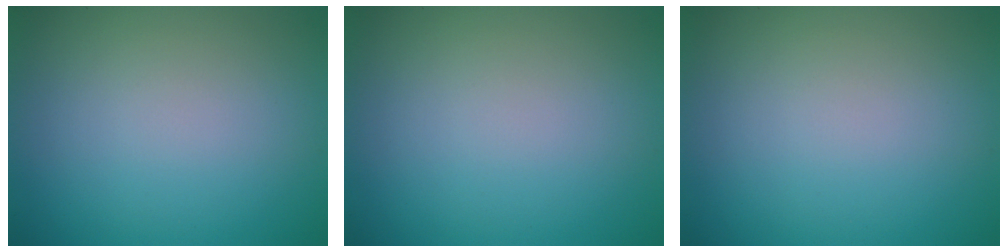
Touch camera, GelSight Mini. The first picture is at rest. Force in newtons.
{"total": 0.0}
{"total": 0.0}